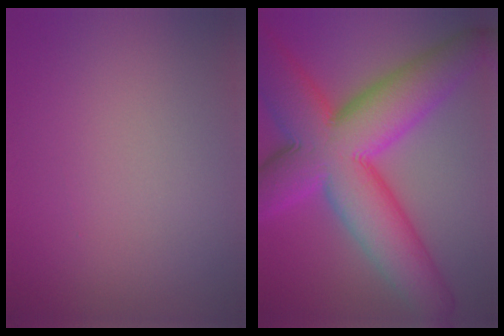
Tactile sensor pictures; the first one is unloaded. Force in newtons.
{"total": 14.5, "press": 14.5, "slide": 0.2}